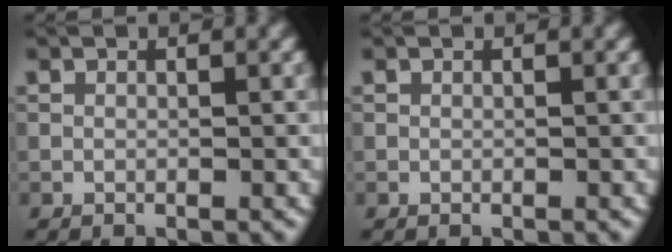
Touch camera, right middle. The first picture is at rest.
{"total": 0.0}